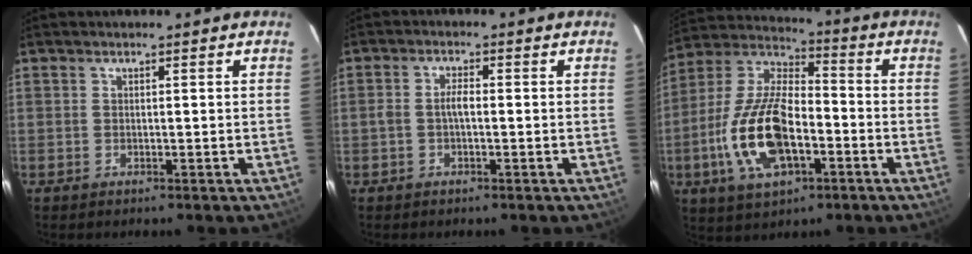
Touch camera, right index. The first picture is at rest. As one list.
[{"total": 2.5, "force": [-0.4, 1.0, 2.3], "torque": [-0.046, 0.006, -0.008]}, {"total": 18.0, "force": [-5.4, 8.3, 15.0], "torque": [-0.319, -0.002, -0.098]}]